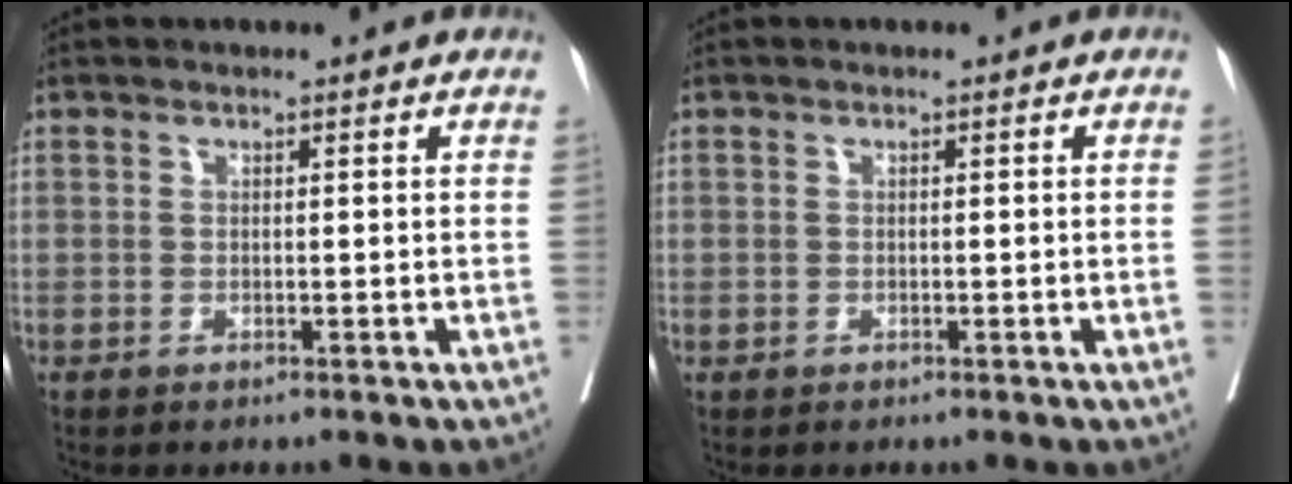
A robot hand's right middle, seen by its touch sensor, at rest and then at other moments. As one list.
[{"total": 0.0}]